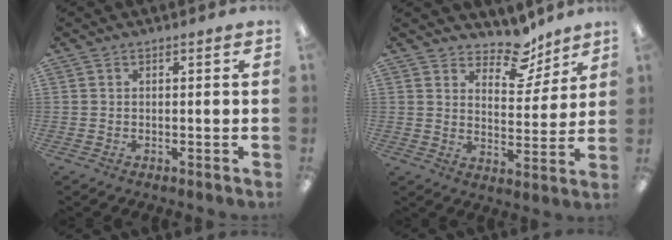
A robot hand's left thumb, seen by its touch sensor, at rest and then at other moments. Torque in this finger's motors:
{"motor_torque": [0.18, 0.16, -0.18, -0.32, -0.05]}